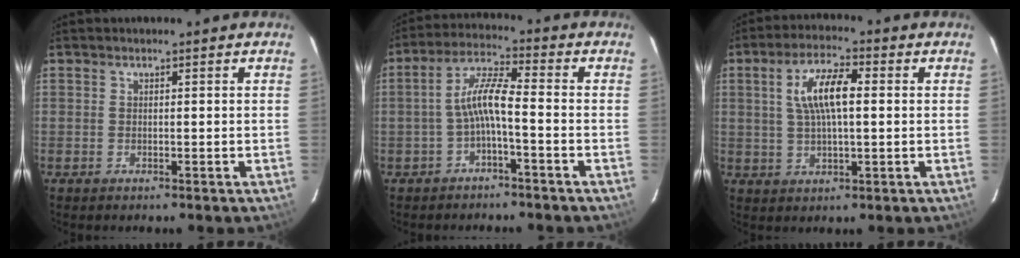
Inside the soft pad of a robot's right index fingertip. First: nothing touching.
{"total": 6.1, "force": [-2.2, 0.7, 5.7], "torque": [-0.129, 0.018, -0.042]}
{"total": 8.6, "force": [1.6, 2.9, 8.0], "torque": [-0.152, 0.014, 0.032]}